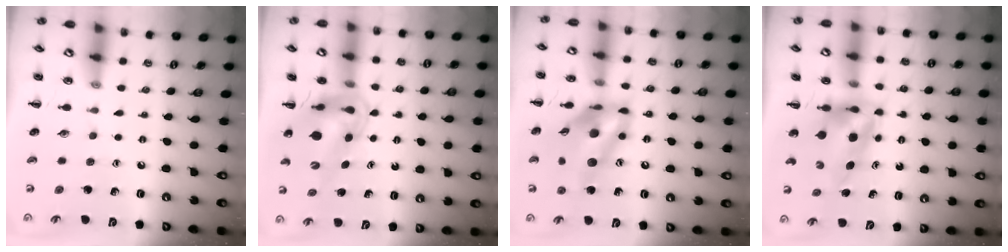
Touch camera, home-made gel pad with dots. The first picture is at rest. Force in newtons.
{"total": 12.8, "press": 12.1, "slide": 4.3}
{"total": 14.8, "press": 14.0, "slide": 5.0}
{"total": 6.0, "press": 5.8, "slide": 1.6}